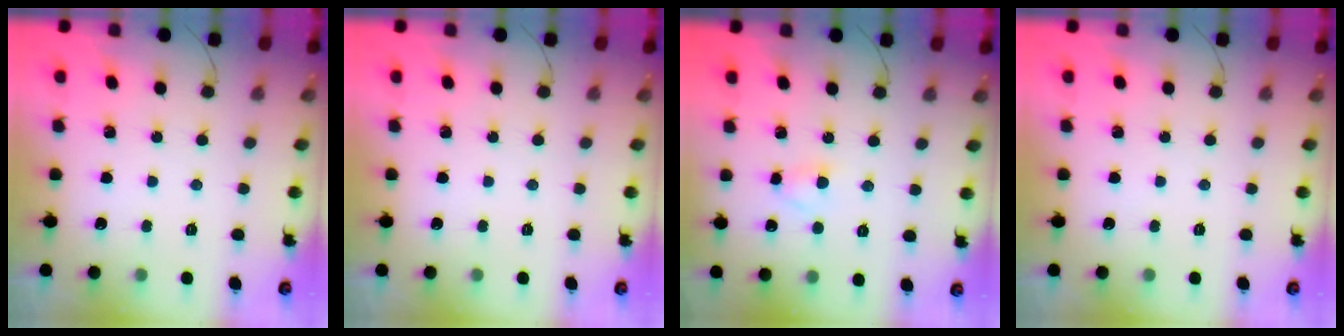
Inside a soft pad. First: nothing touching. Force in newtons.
{"total": 0.0}
{"total": 2.8, "press": 2.6, "slide": 1.1}
{"total": 0.0}